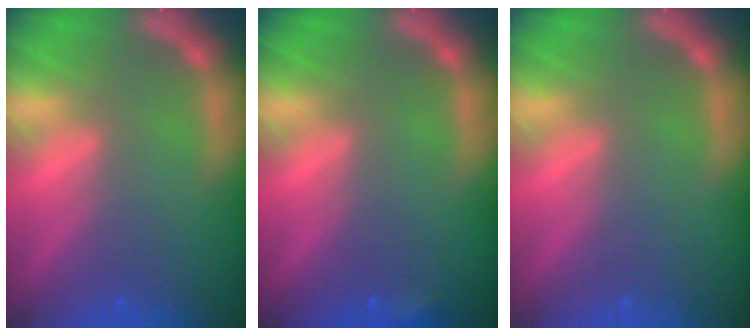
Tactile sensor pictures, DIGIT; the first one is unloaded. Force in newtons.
{"total": 0.9}
{"total": 0.0}